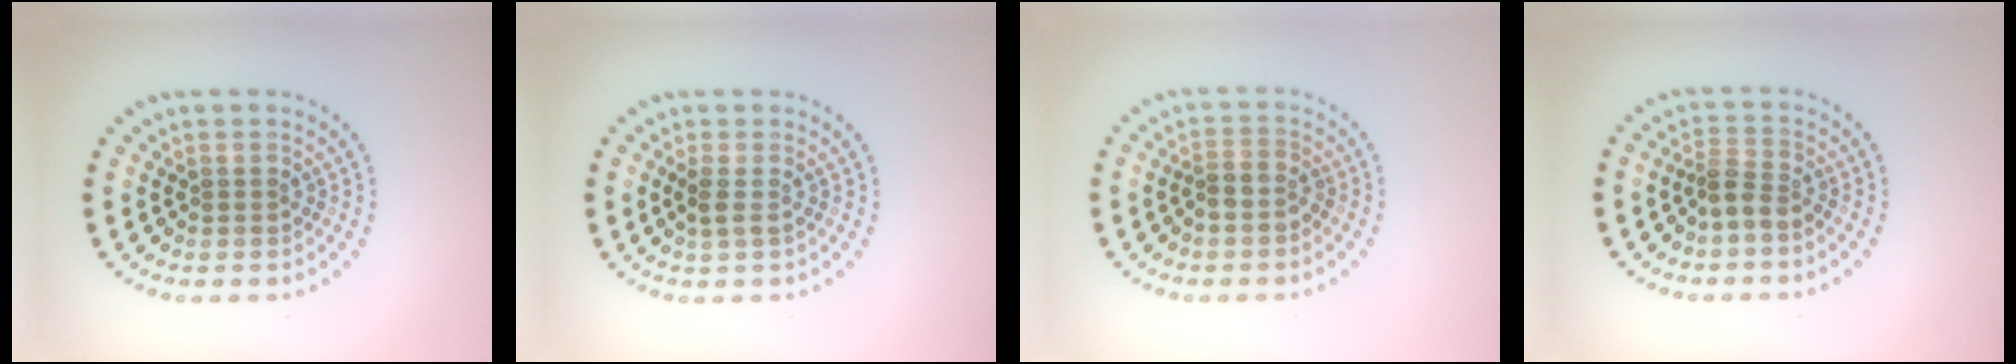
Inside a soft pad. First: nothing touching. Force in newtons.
{"total": 1.3, "press": 1.1, "slide": 0.7}
{"total": 2.2, "press": 1.9, "slide": 1.2}
{"total": 2.3, "press": 1.7, "slide": 1.5}